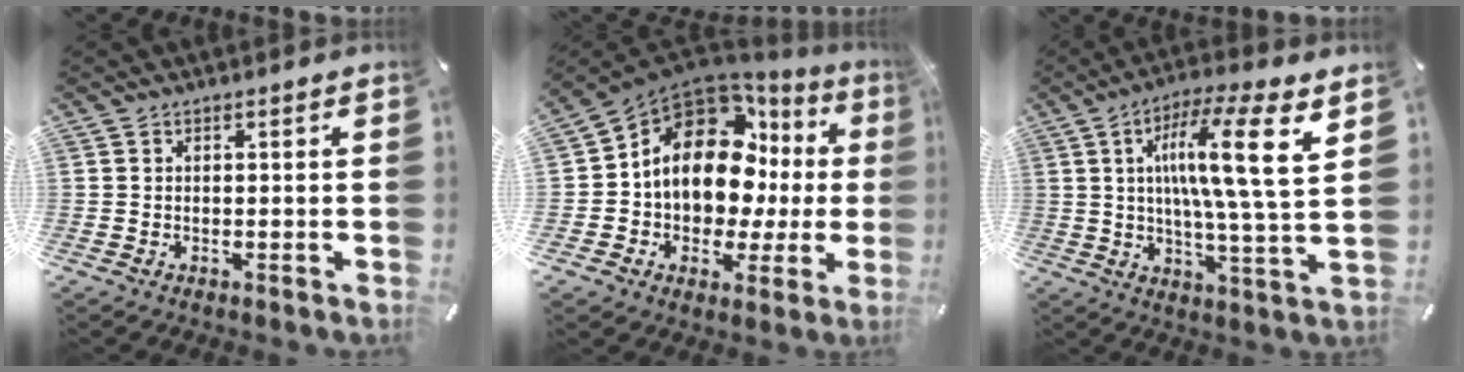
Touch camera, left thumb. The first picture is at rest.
{"total": 15.7, "force": [4.1, 11.1, 10.3], "torque": [-0.181, -0.037, 0.068]}
{"total": 16.7, "force": [4.9, 2.2, 15.8], "torque": [-0.274, -0.011, 0.063]}